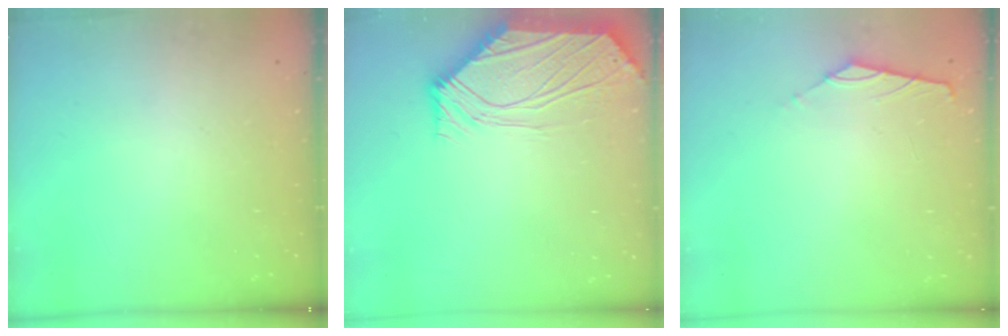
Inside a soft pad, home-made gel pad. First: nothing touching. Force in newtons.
{"total": 7.1, "press": 7.0, "slide": 1.0}
{"total": 1.7, "press": 1.6, "slide": 0.4}